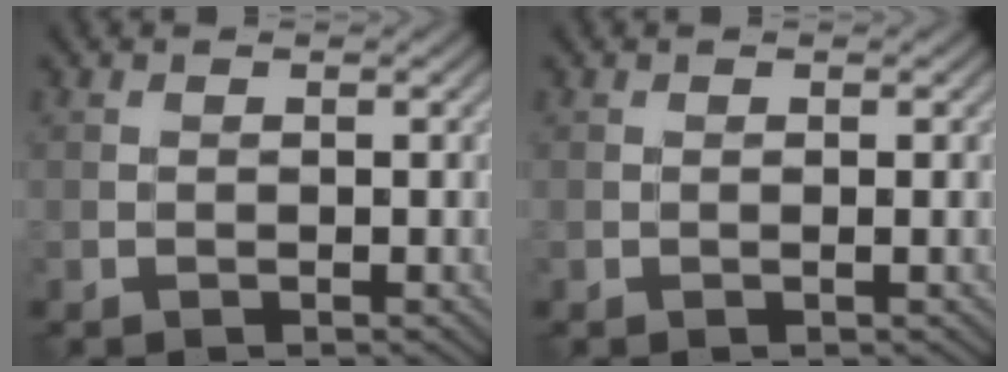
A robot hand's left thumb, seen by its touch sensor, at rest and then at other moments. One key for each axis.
{"total": 0.0}